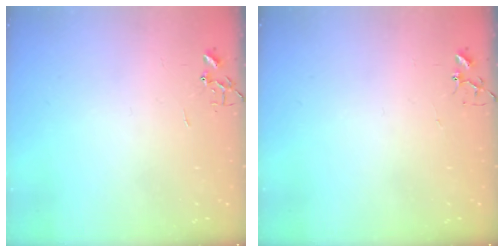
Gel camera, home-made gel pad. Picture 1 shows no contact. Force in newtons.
{"total": 2.9, "press": 2.9, "slide": 0.2}